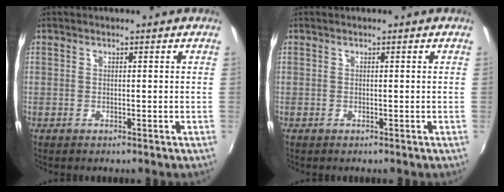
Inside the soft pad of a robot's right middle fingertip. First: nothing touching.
{"total": 0.0}